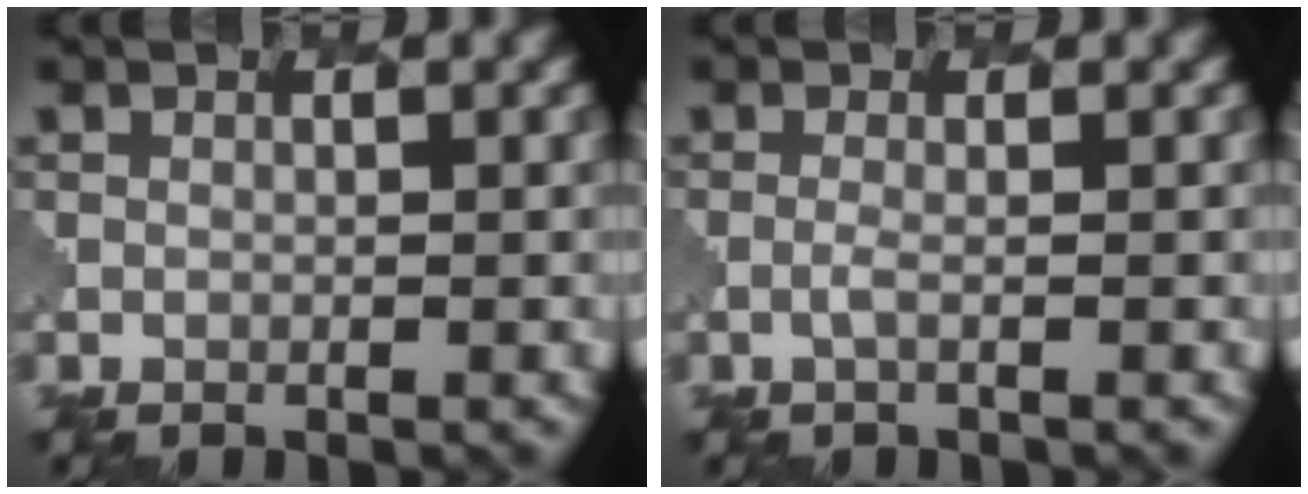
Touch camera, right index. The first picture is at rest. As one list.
[{"total": 0.9, "force": [0.0, 0.3, 0.9], "torque": [-0.013, 0.000, -0.006]}]